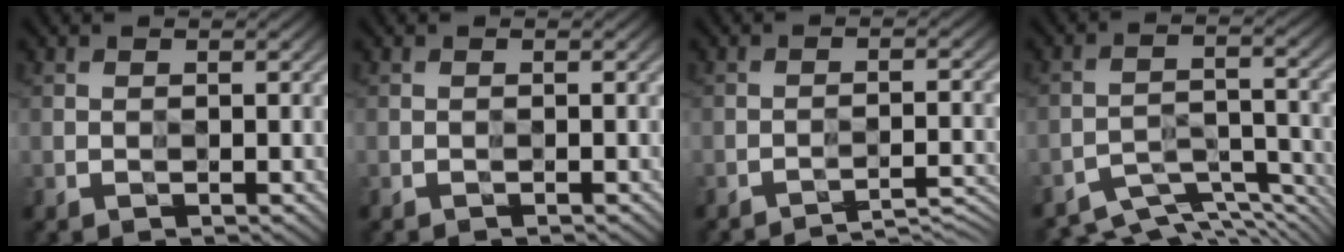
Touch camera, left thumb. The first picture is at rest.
{"total": 0.5, "force": [-0.5, -0.2, 0.1], "torque": [-0.002, 0.002, -0.011]}
{"total": 4.0, "force": [-4.0, -0.5, 0.5], "torque": [-0.002, 0.014, -0.063]}
{"total": 7.7, "force": [-7.6, 0.8, 0.7], "torque": [-0.013, -0.003, -0.119]}